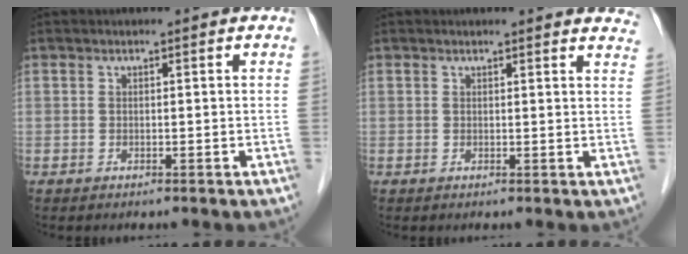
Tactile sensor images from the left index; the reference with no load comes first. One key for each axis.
{"total": 9.7, "fx": 9.2, "fy": 2.4, "fz": 1.7, "tx": 0.024, "ty": -0.011, "tz": 0.073}